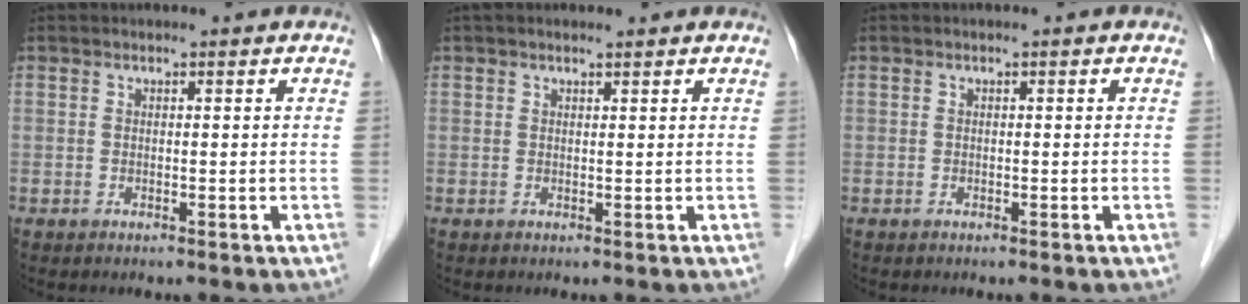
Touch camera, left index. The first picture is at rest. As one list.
[{"total": 1.9, "force": [1.6, 0.5, 0.9], "torque": [-0.012, 0.016, 0.025]}, {"total": 0.0}]